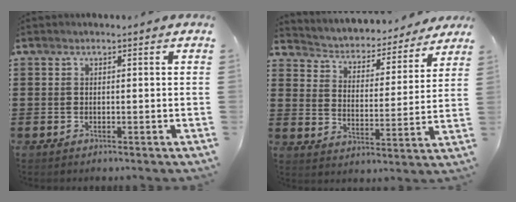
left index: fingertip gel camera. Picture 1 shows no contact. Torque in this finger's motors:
{"motor_torque": [1.09, -1.05, 0.27, 0.10]}